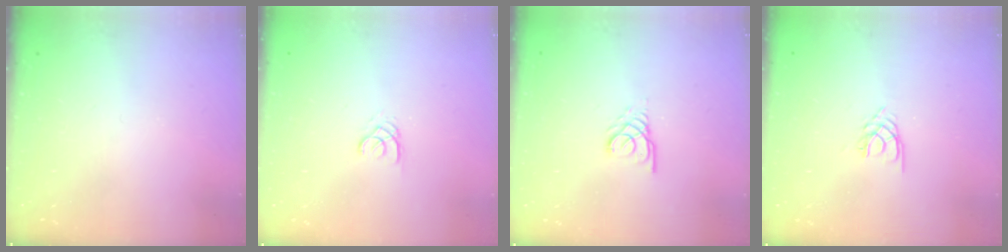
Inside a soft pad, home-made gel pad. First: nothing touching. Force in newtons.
{"total": 1.7, "press": 1.7, "slide": 0.2}
{"total": 2.2, "press": 2.2, "slide": 0.2}
{"total": 1.9, "press": 1.9, "slide": 0.2}